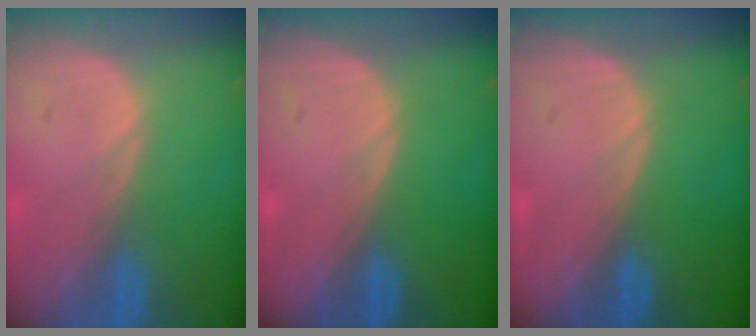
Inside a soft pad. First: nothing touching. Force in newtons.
{"total": 0.0}
{"total": 0.0}